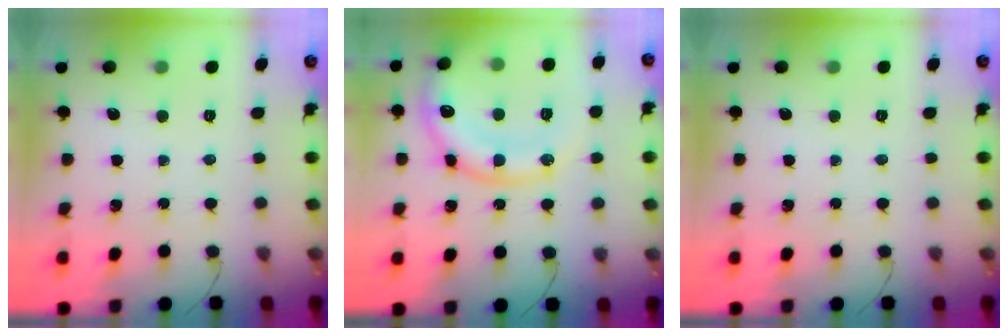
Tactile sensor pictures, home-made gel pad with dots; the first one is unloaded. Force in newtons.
{"total": 18.5, "press": 18.4, "slide": 1.9}
{"total": 0.0}